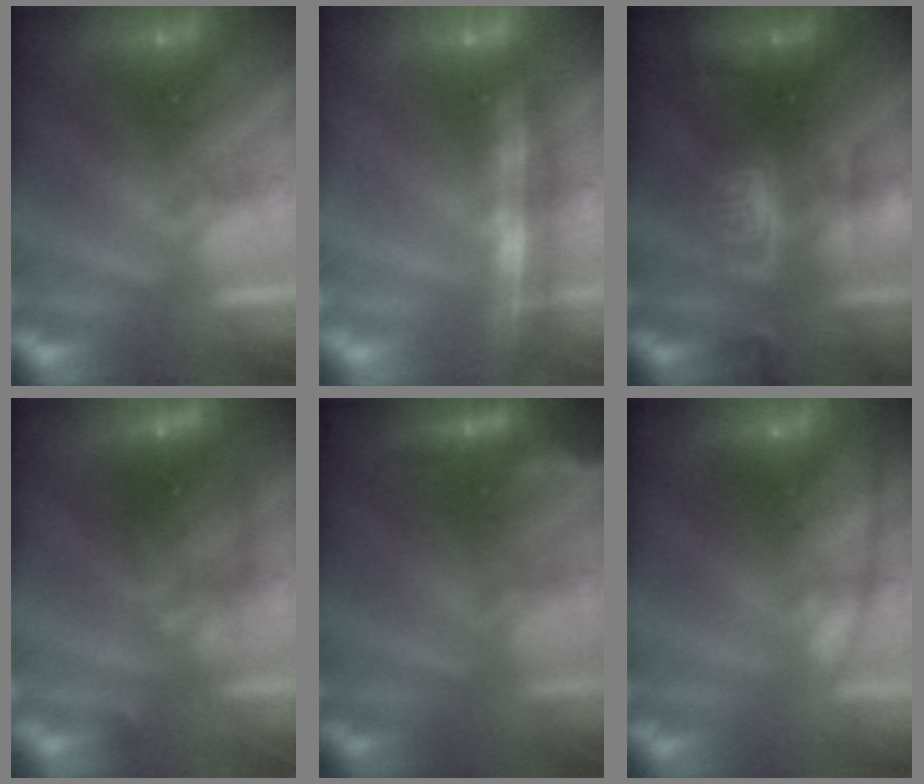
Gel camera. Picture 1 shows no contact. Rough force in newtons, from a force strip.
{"total": 7.4}
{"total": 2.7}
{"total": 8.3}
{"total": 2.4}
{"total": 3.6}